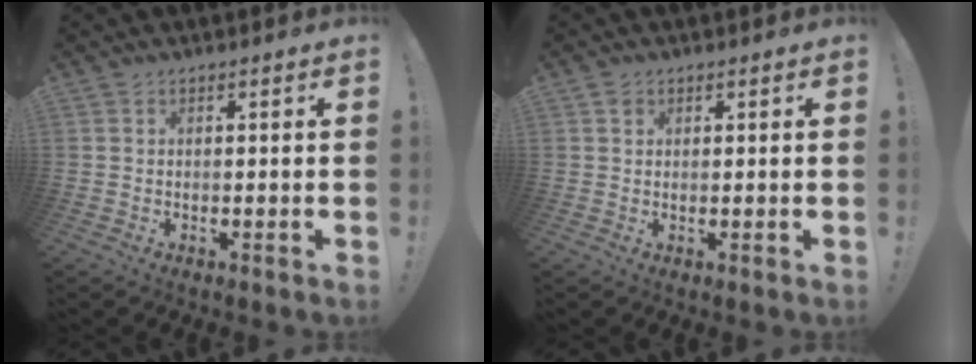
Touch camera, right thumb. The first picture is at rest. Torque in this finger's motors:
{"motor_torque": [-0.13, 0.41, 0.27, 0.02, -0.01]}